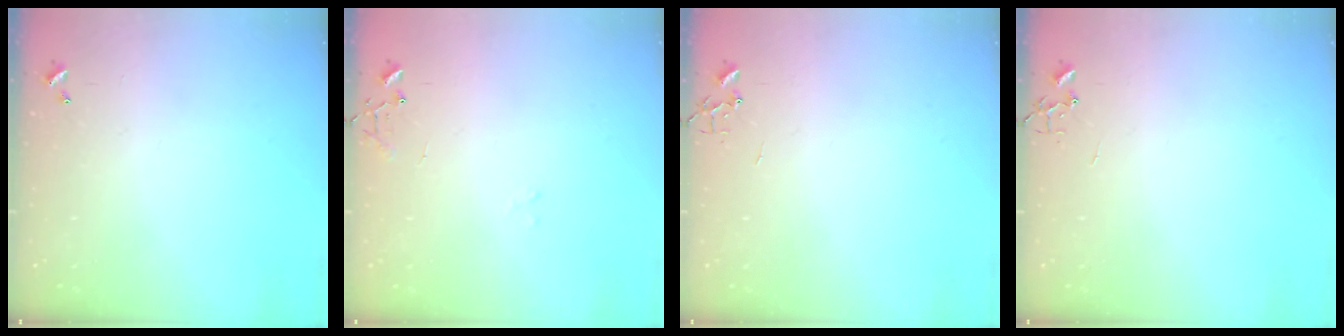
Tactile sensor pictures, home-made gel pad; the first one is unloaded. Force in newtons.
{"total": 8.0, "press": 8.0, "slide": 0.9}
{"total": 0.0}
{"total": 0.0}